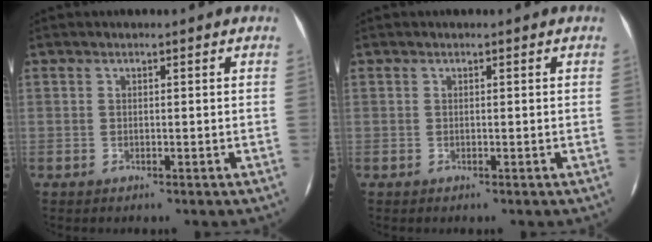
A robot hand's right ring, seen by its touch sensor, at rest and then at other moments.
{"total": 0.0}